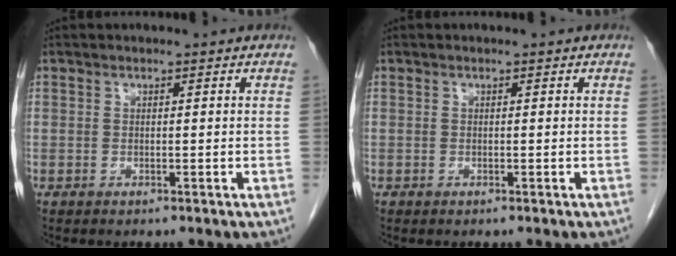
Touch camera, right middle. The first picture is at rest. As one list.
[{"total": 0.0}]